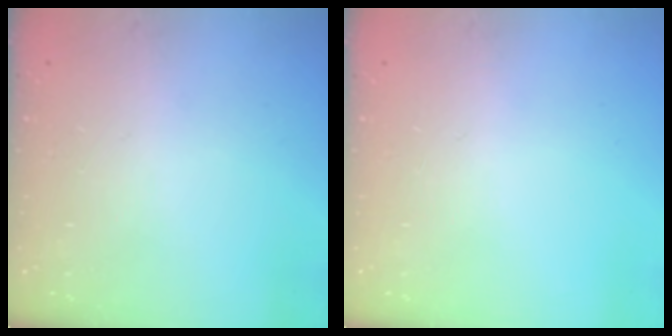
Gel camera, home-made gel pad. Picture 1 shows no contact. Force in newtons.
{"total": 0.0}